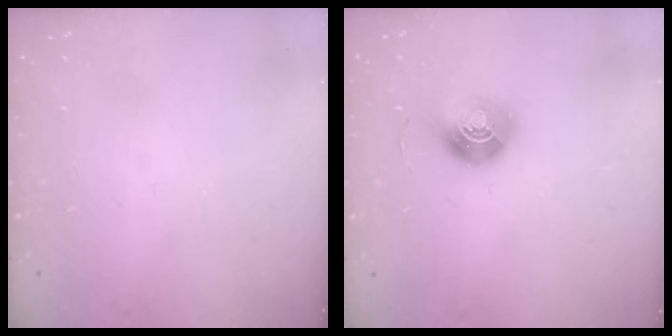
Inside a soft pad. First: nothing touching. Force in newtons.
{"total": 9.9, "press": 9.9, "slide": 0.9}